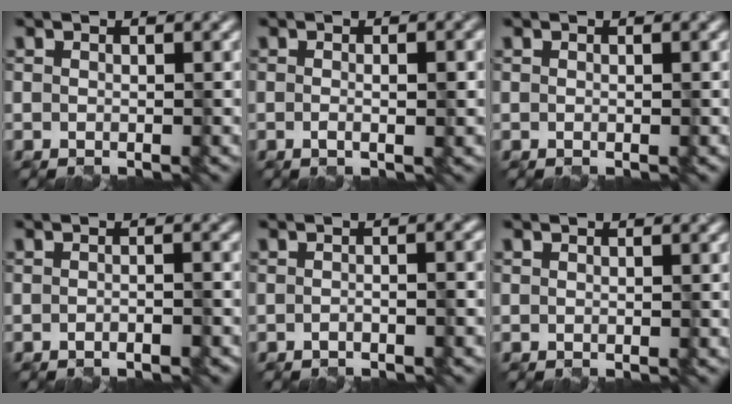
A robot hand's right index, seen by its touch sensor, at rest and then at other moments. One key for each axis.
{"total": 2.7, "fx": -0.1, "fy": 0.9, "fz": 2.6, "tx": -0.025, "ty": 0.003, "tz": -0.008}
{"total": 0.0}
{"total": 2.6, "fx": -1.4, "fy": 1.0, "fz": 2.0, "tx": -0.005, "ty": 0.009, "tz": -0.018}
{"total": 3.9, "fx": -1.0, "fy": 1.9, "fz": 3.3, "tx": -0.006, "ty": 0.010, "tz": -0.027}
{"total": 0.0}